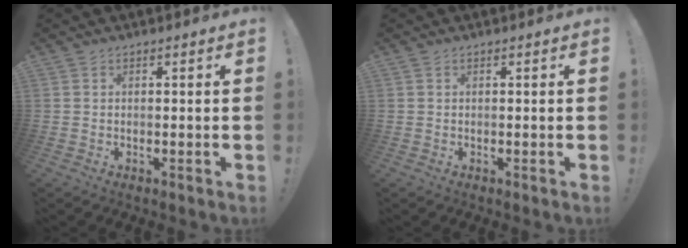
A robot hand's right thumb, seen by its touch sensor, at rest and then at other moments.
{"total": 0.0}